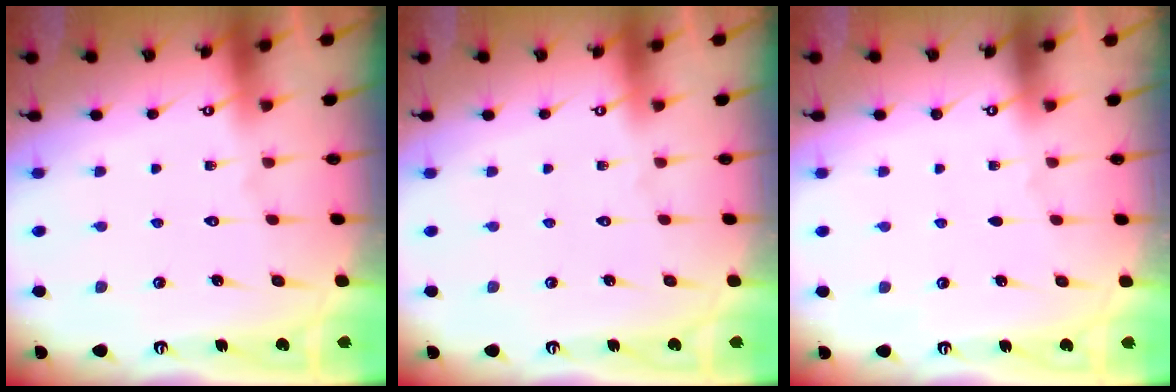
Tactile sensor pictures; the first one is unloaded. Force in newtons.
{"total": 0.0}
{"total": 0.0}